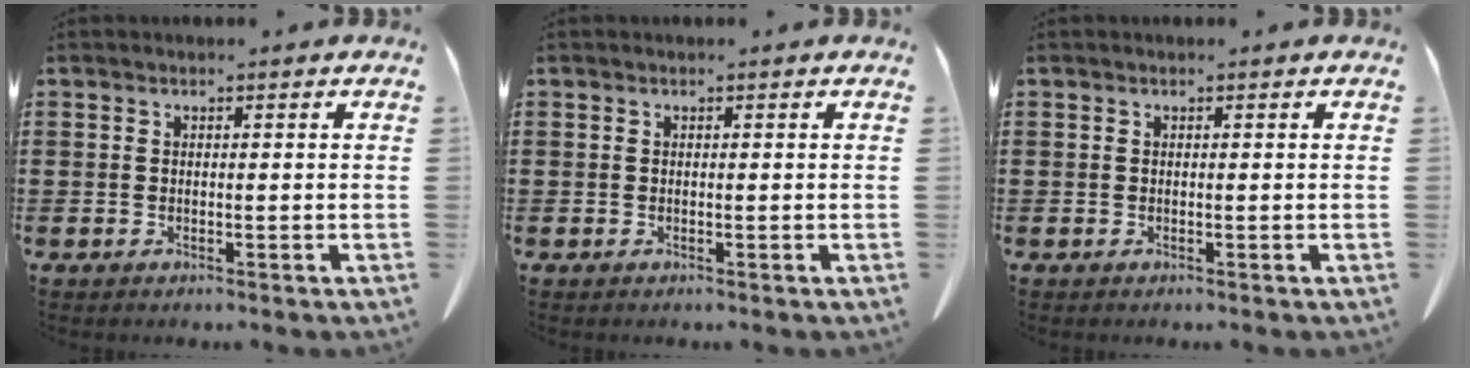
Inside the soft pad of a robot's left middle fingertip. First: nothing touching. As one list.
[{"total": 0.0}, {"total": 0.0}]